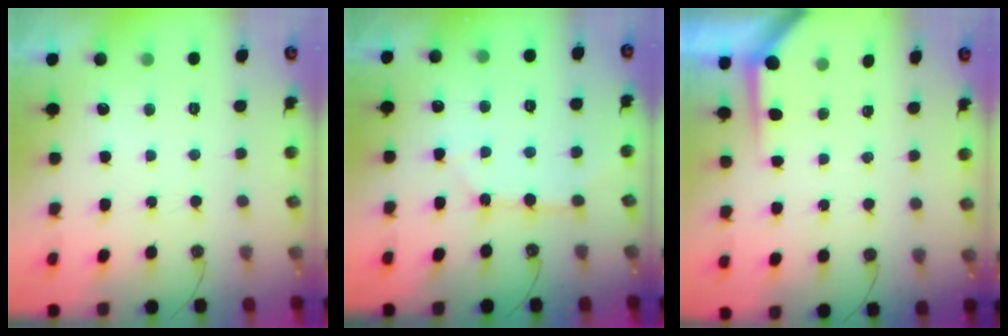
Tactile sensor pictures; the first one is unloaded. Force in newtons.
{"total": 4.5, "press": 4.4, "slide": 0.5}
{"total": 3.6, "press": 3.5, "slide": 0.3}